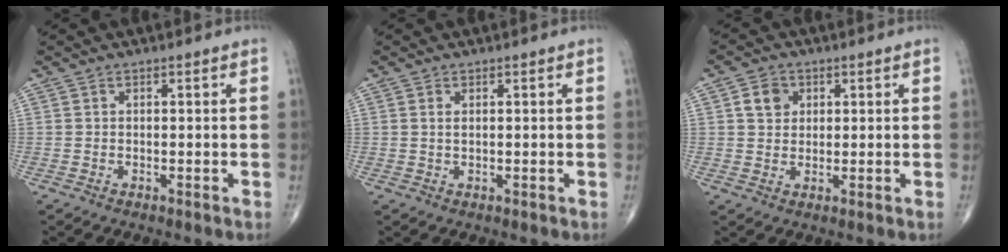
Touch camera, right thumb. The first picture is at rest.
{"total": 0.9, "force": [0.4, 0.3, 0.8], "torque": [-0.017, 0.001, 0.009]}
{"total": 4.2, "force": [1.4, 3.5, 1.9], "torque": [-0.016, -0.002, 0.022]}